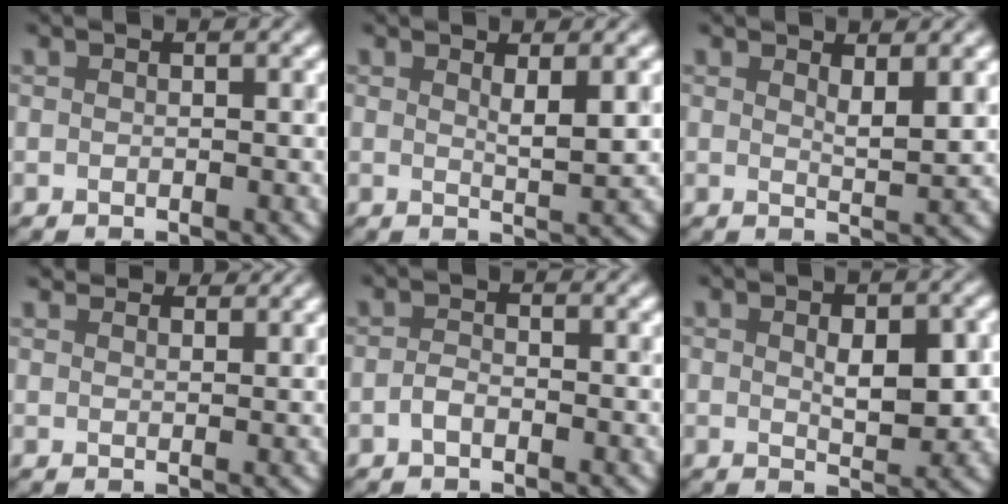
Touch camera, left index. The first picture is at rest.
{"total": 2.1, "force": [0.7, 0.2, 2.0], "torque": [-0.030, 0.002, 0.015]}
{"total": 2.1, "force": [1.0, 0.4, 1.8], "torque": [-0.026, 0.003, 0.022]}
{"total": 3.6, "force": [3.4, 0.7, 0.9], "torque": [-0.014, 0.005, 0.043]}
{"total": 0.8, "force": [-0.5, 0.3, 0.6], "torque": [-0.011, 0.006, -0.008]}
{"total": 4.0, "force": [0.3, 1.9, 3.5], "torque": [-0.051, 0.003, 0.013]}